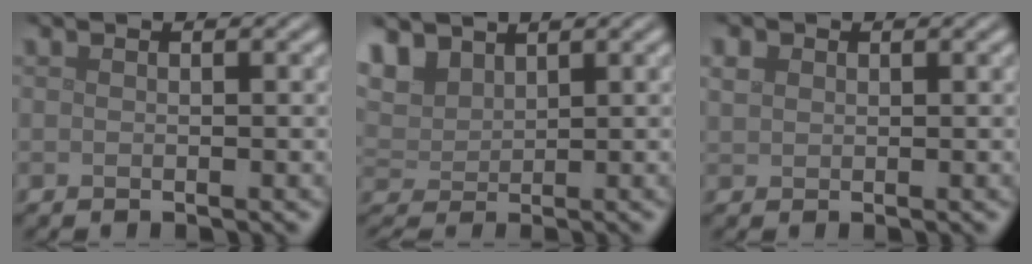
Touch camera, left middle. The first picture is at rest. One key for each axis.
{"total": 3.3, "fx": 2.6, "fy": 1.6, "fz": 1.2, "tx": -0.035, "ty": 0.006, "tz": 0.047}
{"total": 1.3, "fx": 0.6, "fy": 1.1, "fz": 0.5, "tx": -0.010, "ty": 0.003, "tz": 0.009}